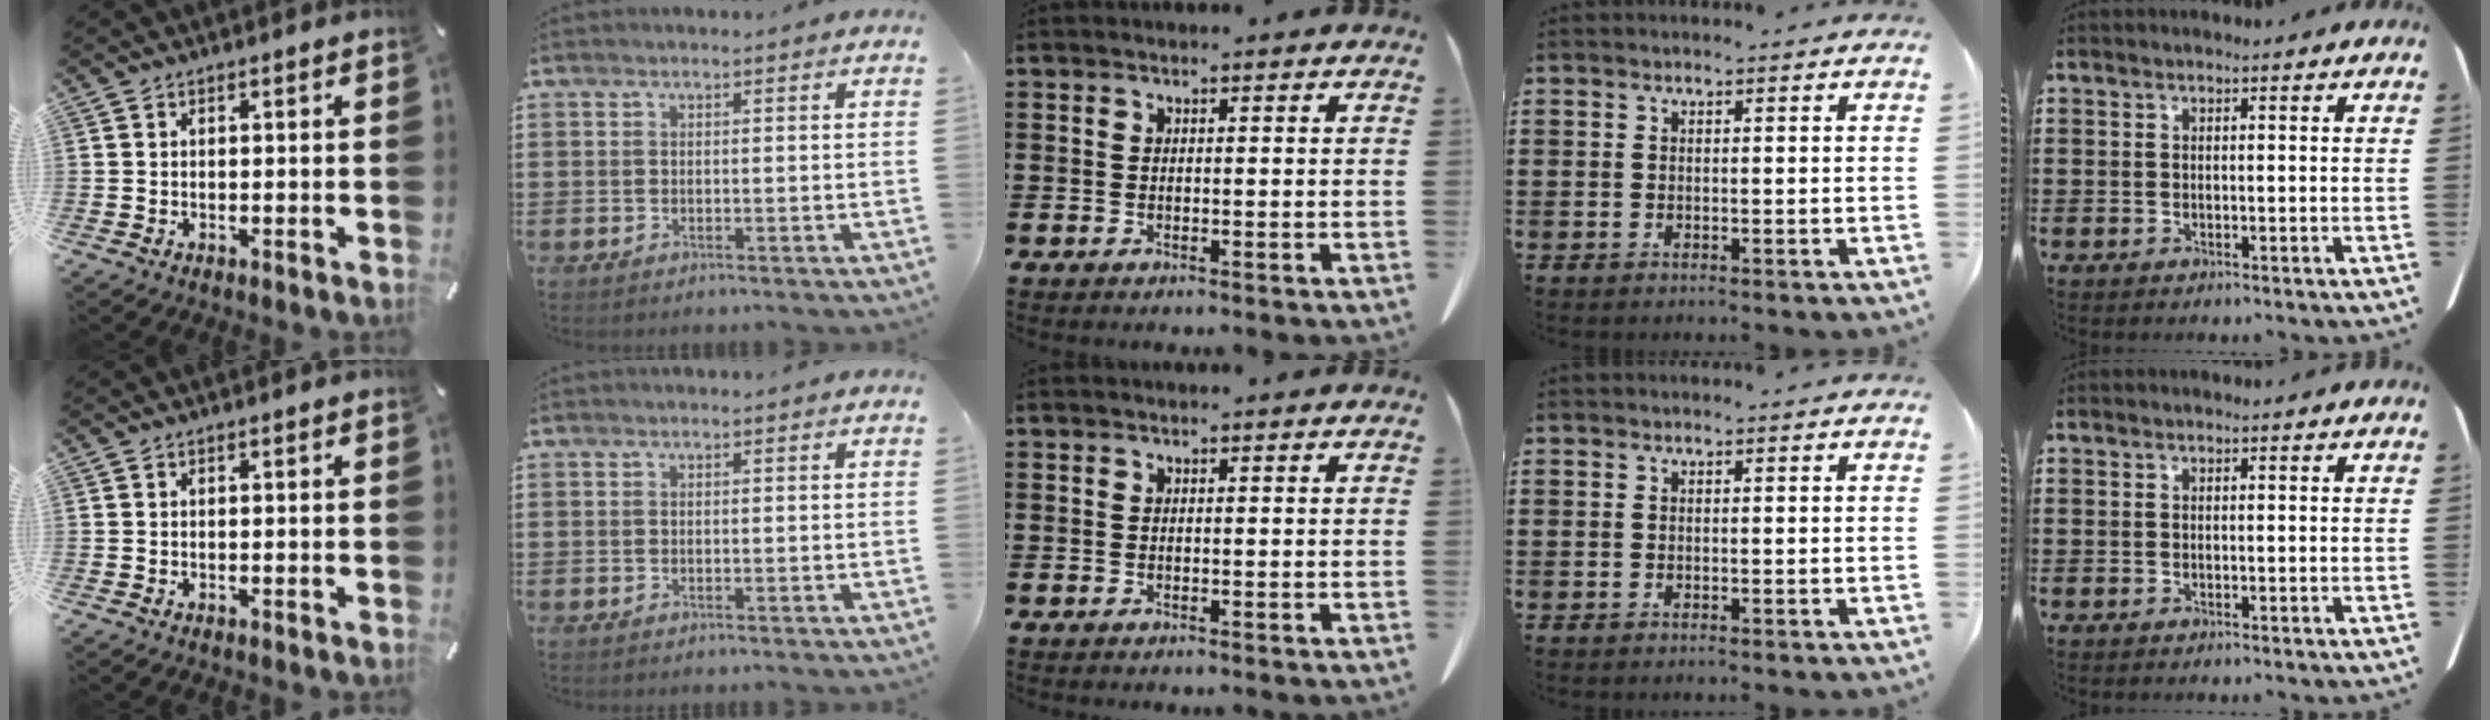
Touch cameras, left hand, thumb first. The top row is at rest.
{}